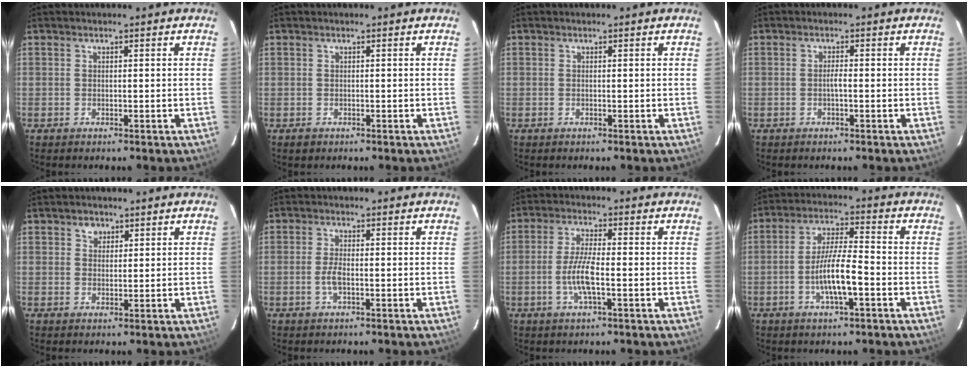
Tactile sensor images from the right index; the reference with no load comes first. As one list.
[{"total": 1.2, "force": [-0.6, 1.0, 0.2], "torque": [-0.003, -0.001, -0.007]}, {"total": 0.0}, {"total": 1.1, "force": [-0.4, 0.0, 1.1], "torque": [-0.021, 0.003, -0.009]}, {"total": 2.1, "force": [1.1, 1.7, 0.4], "torque": [-0.002, 0.008, 0.018]}, {"total": 2.7, "force": [-0.8, 0.9, 2.4], "torque": [-0.053, -0.001, -0.017]}, {"total": 6.3, "force": [-1.8, 1.1, 5.9], "torque": [-0.122, -0.002, -0.036]}, {"total": 8.6, "force": [-3.1, 1.4, 7.9], "torque": [-0.154, -0.001, -0.055]}]